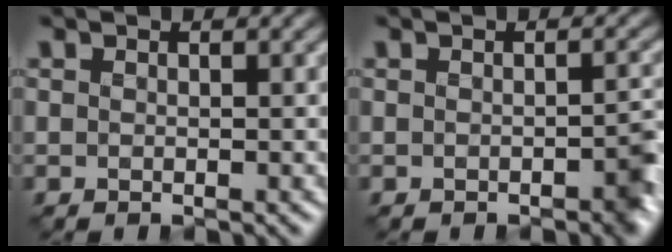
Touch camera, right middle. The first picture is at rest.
{"total": 3.1, "force": [-1.4, 1.6, 2.2], "torque": [-0.021, 0.002, -0.030]}